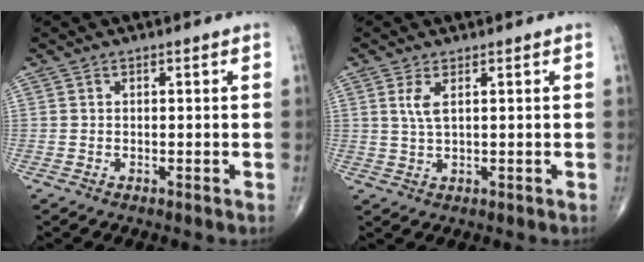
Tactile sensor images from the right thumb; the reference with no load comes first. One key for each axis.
{"total": 3.1, "fx": 1.2, "fy": 0.9, "fz": 2.7, "tx": -0.063, "ty": -0.003, "tz": 0.032}